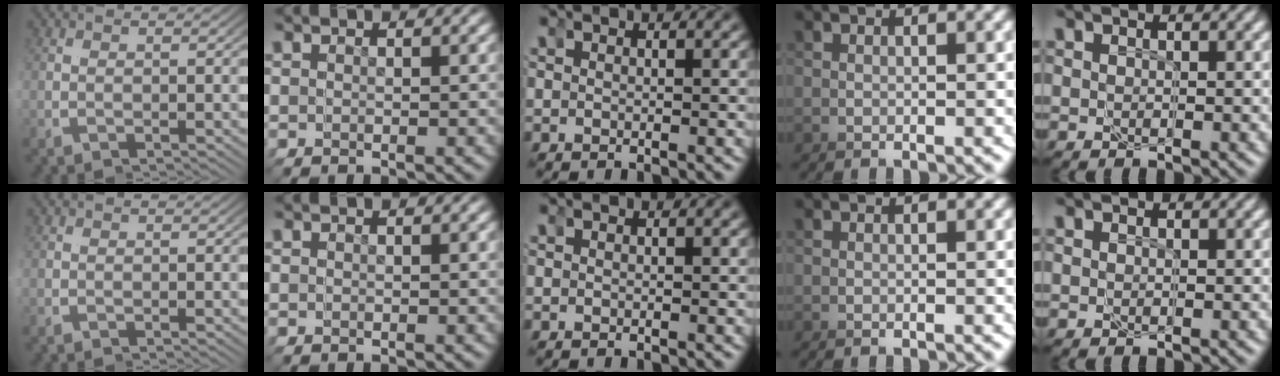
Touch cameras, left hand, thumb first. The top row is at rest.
{}